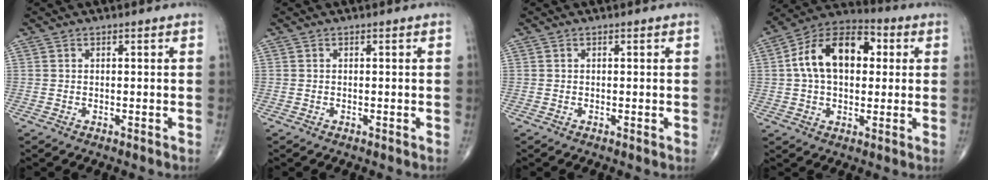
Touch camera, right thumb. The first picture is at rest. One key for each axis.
{"total": 0.0}
{"total": 0.0}
{"total": 16.4, "fx": 2.9, "fy": 10.3, "fz": 12.4, "tx": -0.189, "ty": 0.025, "tz": 0.038}